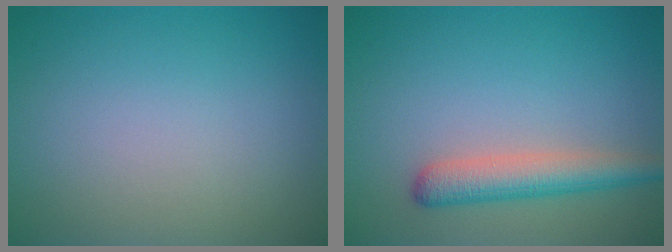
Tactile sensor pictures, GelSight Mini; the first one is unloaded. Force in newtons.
{"total": 3.7, "press": 3.7, "slide": 0.1}